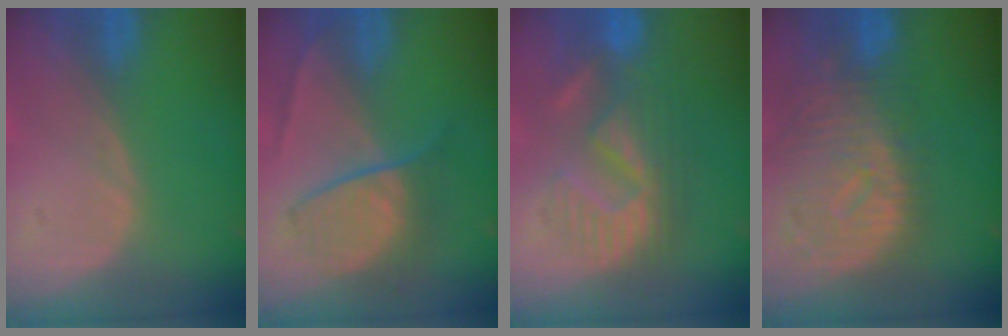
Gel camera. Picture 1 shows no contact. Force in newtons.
{"total": 6.7, "press": 6.5, "slide": 1.4}
{"total": 8.9, "press": 8.8, "slide": 1.5}
{"total": 11.4, "press": 10.0, "slide": 5.5}